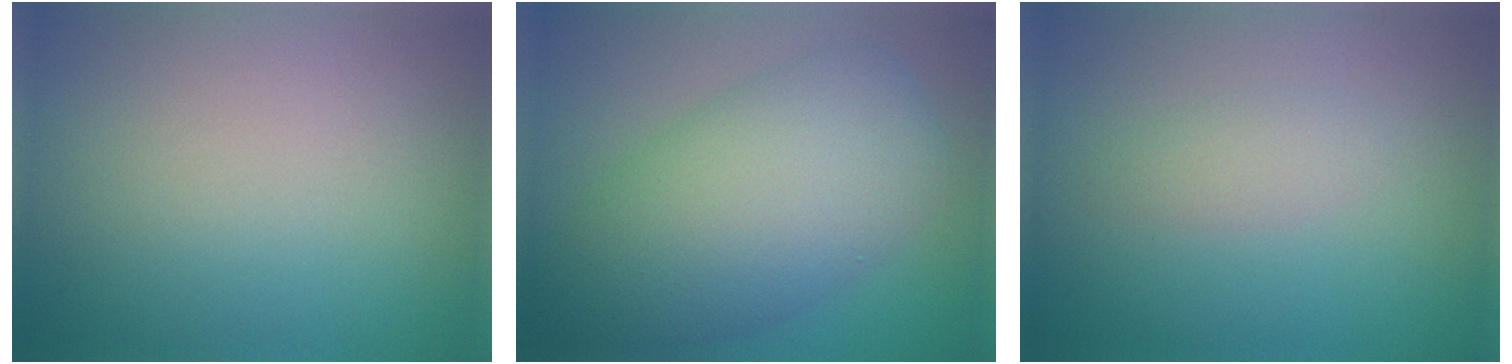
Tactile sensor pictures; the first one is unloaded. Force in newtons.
{"total": 9.5, "press": 9.4, "slide": 0.3}
{"total": 1.4, "press": 1.4, "slide": 0.1}